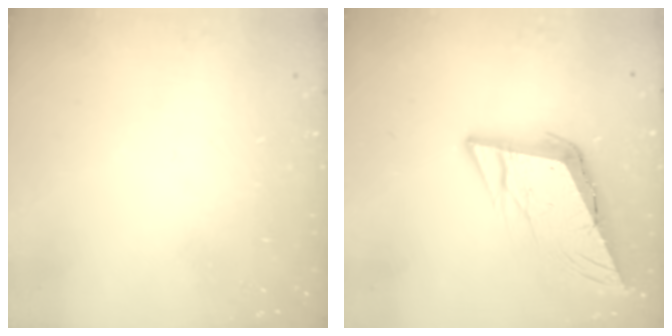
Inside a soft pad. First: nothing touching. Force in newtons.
{"total": 11.4, "press": 11.2, "slide": 1.9}